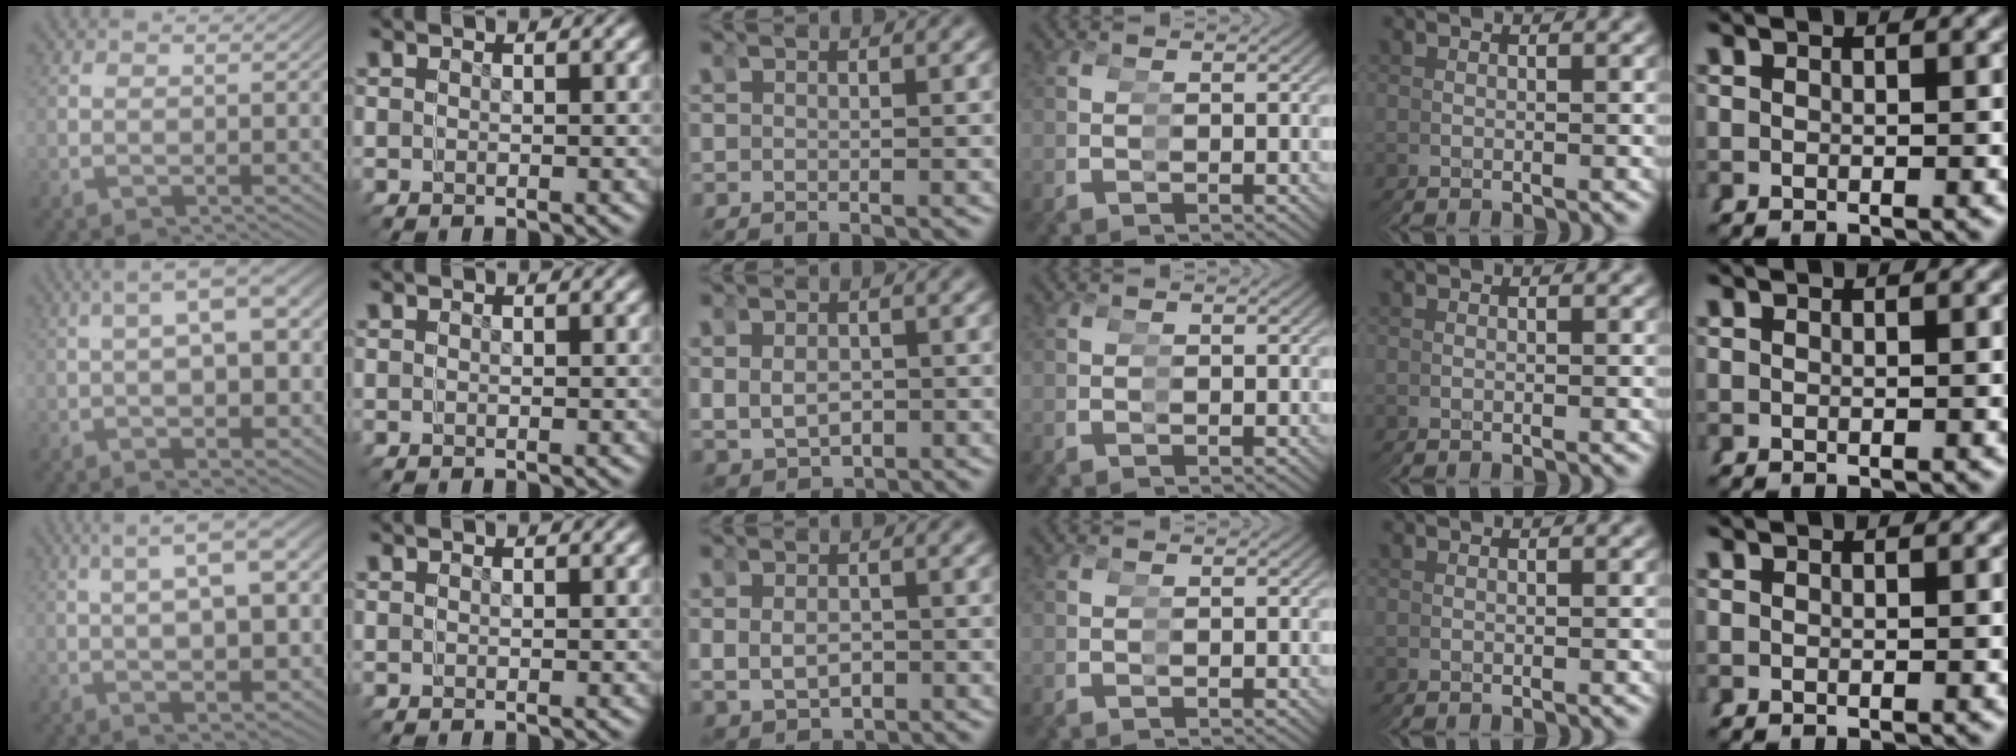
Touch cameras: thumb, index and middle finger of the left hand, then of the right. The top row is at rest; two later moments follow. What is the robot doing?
{"motion": "grasp_and_lifting", "object": "bandage"}